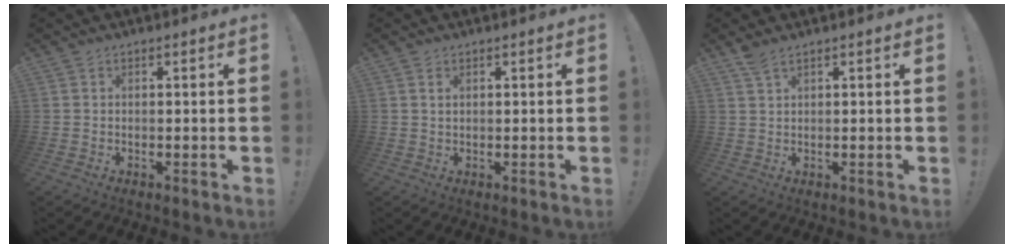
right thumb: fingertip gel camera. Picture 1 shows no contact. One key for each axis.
{"total": 1.2, "fx": 0.5, "fy": 0.7, "fz": 0.8, "tx": -0.016, "ty": 0.002, "tz": 0.010}
{"total": 2.9, "fx": 2.1, "fy": 0.7, "fz": 1.8, "tx": -0.031, "ty": -0.007, "tz": 0.038}